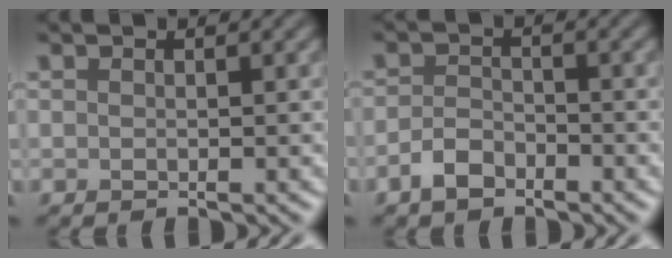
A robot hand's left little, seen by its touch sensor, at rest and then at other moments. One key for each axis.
{"total": 2.4, "fx": -1.9, "fy": 1.1, "fz": 1.0, "tx": -0.016, "ty": 0.006, "tz": -0.044}